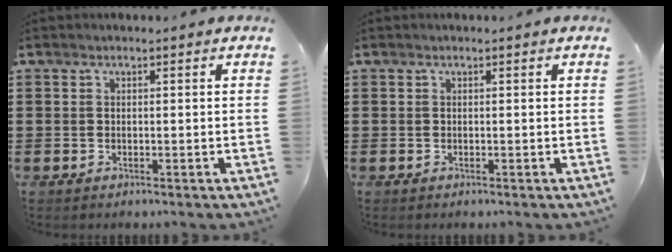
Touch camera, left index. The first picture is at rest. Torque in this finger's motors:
{"motor_torque": [0.00, 0.00, 0.02, 0.00]}